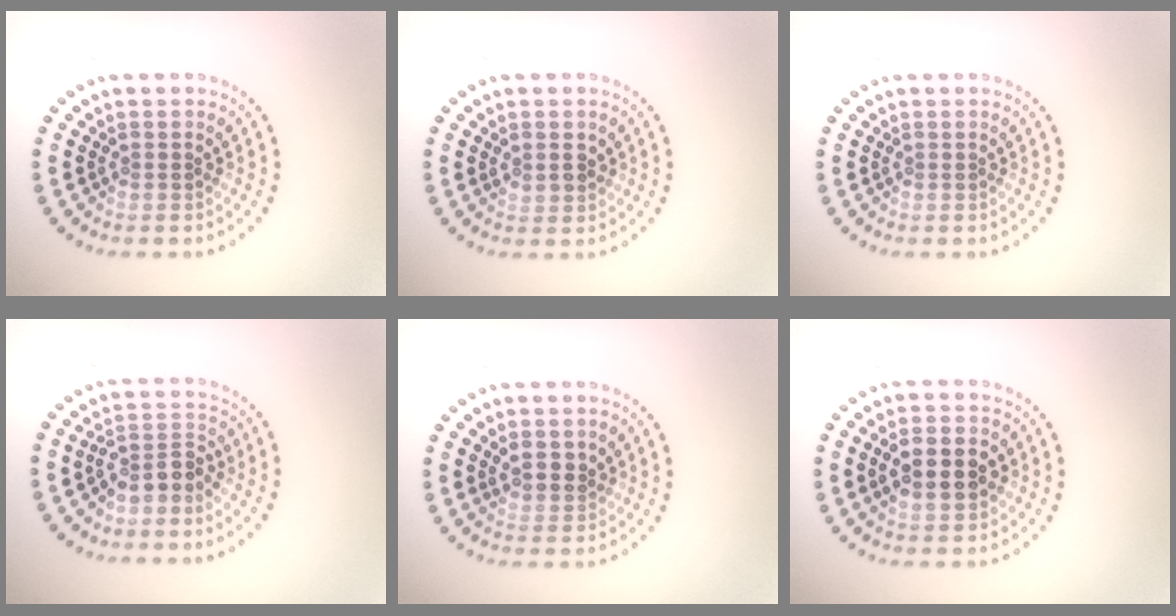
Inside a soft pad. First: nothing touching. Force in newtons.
{"total": 1.2, "press": 1.1, "slide": 0.4}
{"total": 0.0}
{"total": 2.7, "press": 2.4, "slide": 1.3}
{"total": 1.5, "press": 1.3, "slide": 0.6}
{"total": 4.4, "press": 4.4, "slide": 0.1}